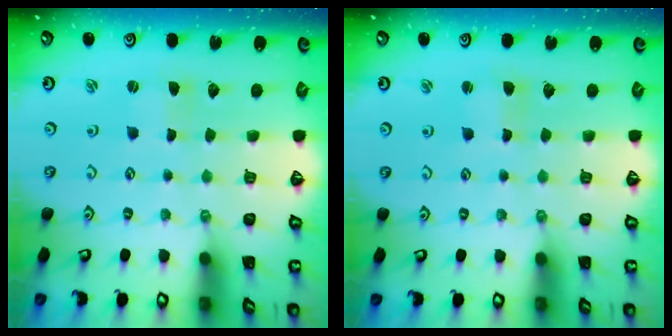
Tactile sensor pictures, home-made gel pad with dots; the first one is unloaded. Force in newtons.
{"total": 1.5, "press": 1.5, "slide": 0.3}